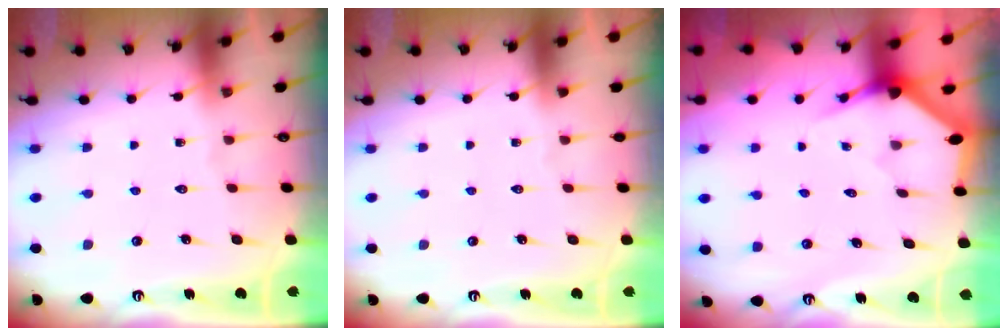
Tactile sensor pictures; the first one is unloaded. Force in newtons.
{"total": 0.0}
{"total": 3.3, "press": 3.3, "slide": 0.2}